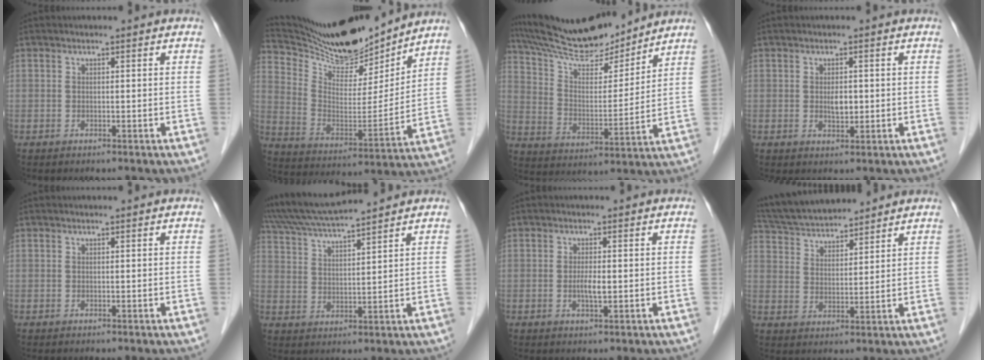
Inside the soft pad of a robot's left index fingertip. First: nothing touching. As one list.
[{"total": 18.2, "force": [17.1, 2.7, 5.7], "torque": [-0.119, -0.019, 0.292]}, {"total": 15.5, "force": [14.5, 2.3, 5.0], "torque": [-0.096, 0.004, 0.257]}, {"total": 2.0, "force": [0.1, 1.0, 1.8], "torque": [-0.033, -0.002, 0.003]}, {"total": 0.0}, {"total": 11.2, "force": [10.3, -0.7, 4.3], "torque": [-0.090, 0.026, 0.182]}, {"total": 2.1, "force": [-0.2, 0.4, 2.0], "torque": [-0.043, -0.001, -0.003]}, {"total": 12.8, "force": [11.9, 2.3, 4.1], "torque": [-0.081, 0.033, 0.214]}]